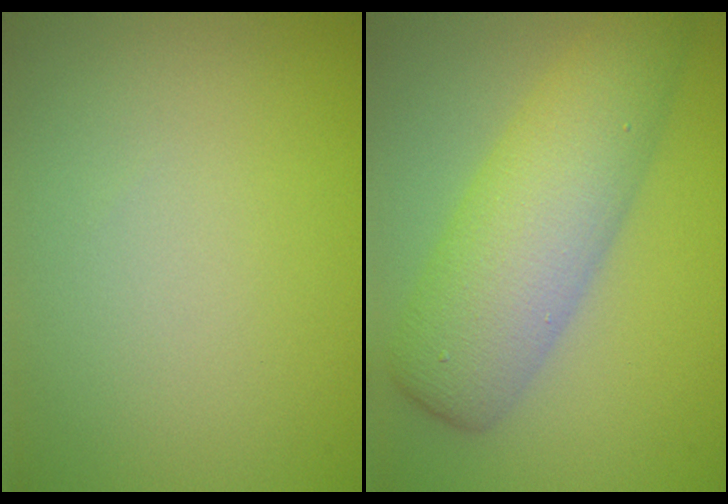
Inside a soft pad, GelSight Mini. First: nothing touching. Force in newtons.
{"total": 7.5, "press": 7.5, "slide": 0.4}